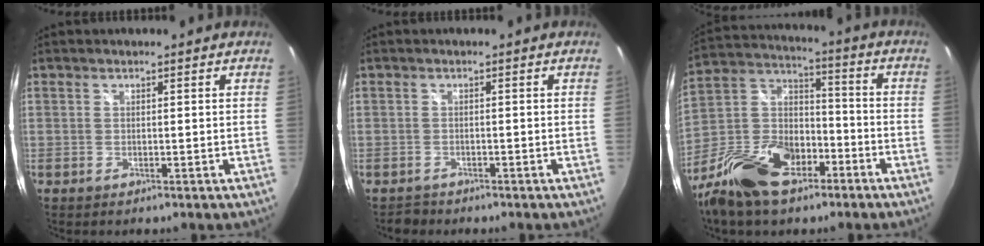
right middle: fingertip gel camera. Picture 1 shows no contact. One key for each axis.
{"total": 1.5, "fx": -1.3, "fy": 0.8, "fz": -0.1, "tx": -0.002, "ty": 0.001, "tz": -0.021}
{"total": 18.9, "fx": -11.5, "fy": 9.9, "fz": 11.3, "tx": -0.260, "ty": 0.003, "tz": -0.214}